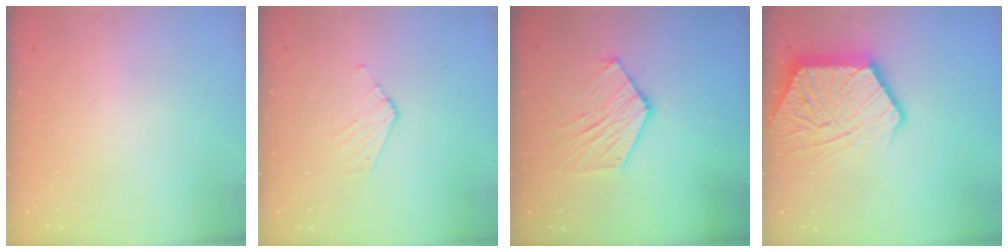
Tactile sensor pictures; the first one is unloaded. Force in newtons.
{"total": 3.5, "press": 3.5, "slide": 0.3}
{"total": 11.2, "press": 11.1, "slide": 1.0}
{"total": 17.9, "press": 17.9, "slide": 1.5}